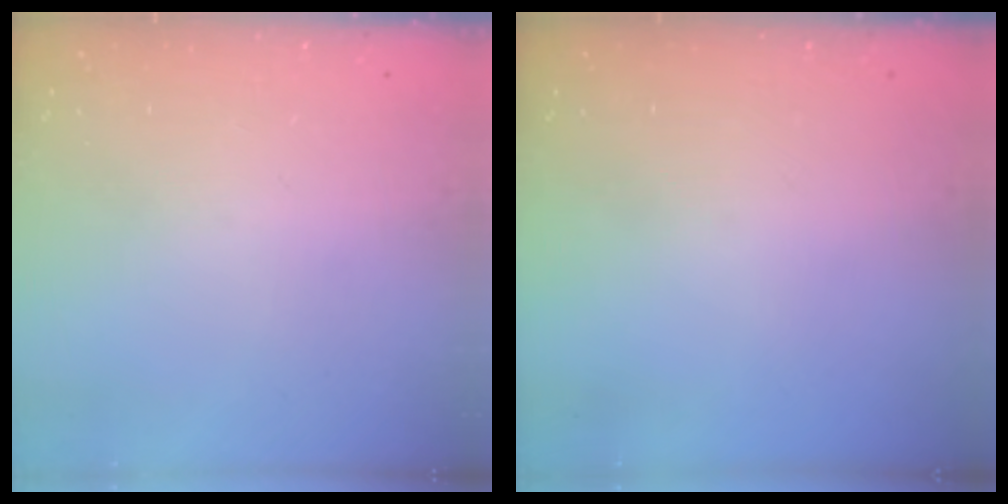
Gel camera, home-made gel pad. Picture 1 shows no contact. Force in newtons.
{"total": 0.0}